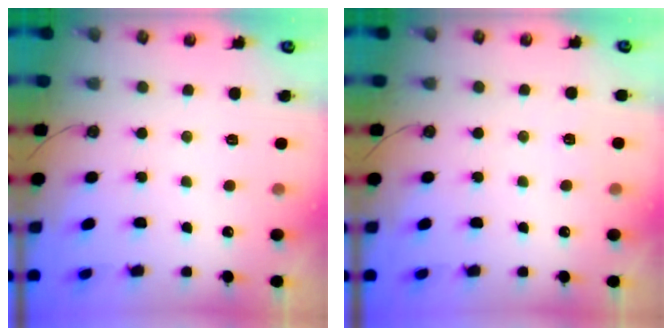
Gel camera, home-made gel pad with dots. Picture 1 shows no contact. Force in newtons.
{"total": 2.1, "press": 2.1, "slide": 0.4}